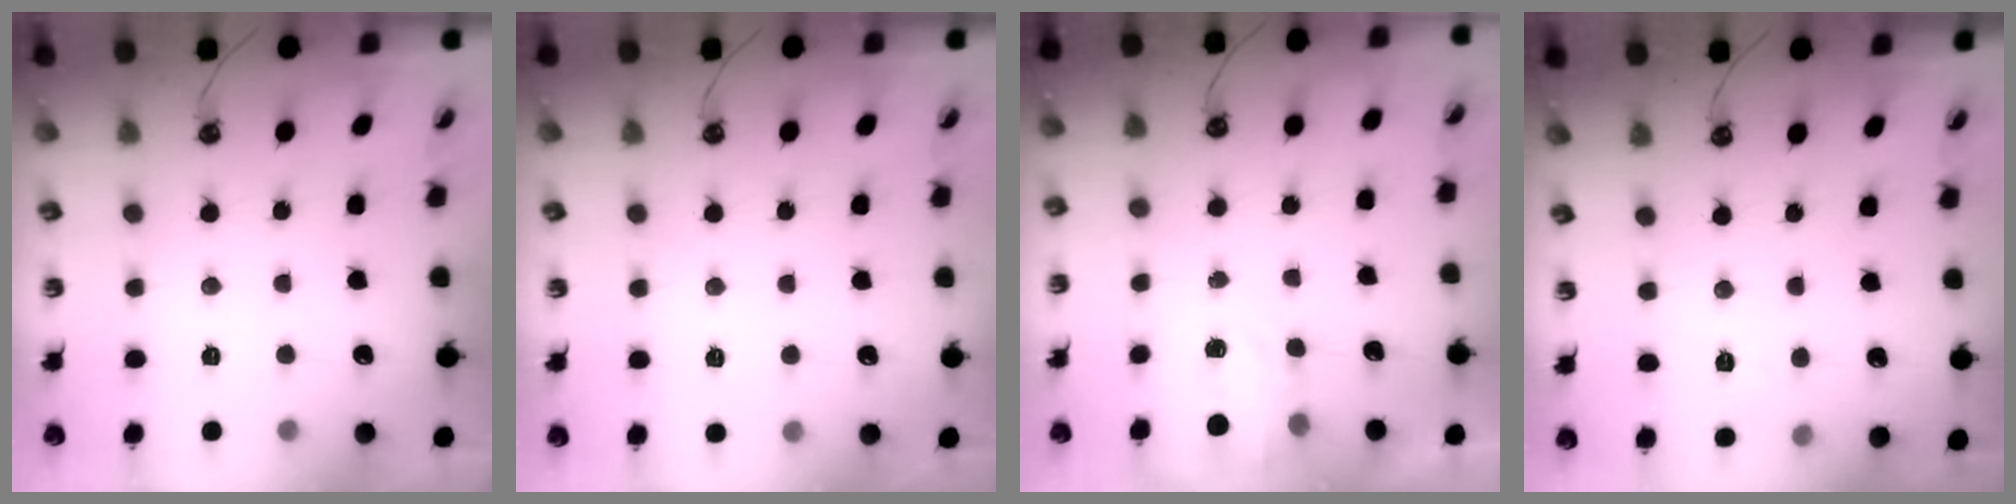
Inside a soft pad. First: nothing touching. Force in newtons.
{"total": 2.4, "press": 2.4, "slide": 0.4}
{"total": 2.6, "press": 2.6, "slide": 0.4}
{"total": 2.8, "press": 2.8, "slide": 0.5}